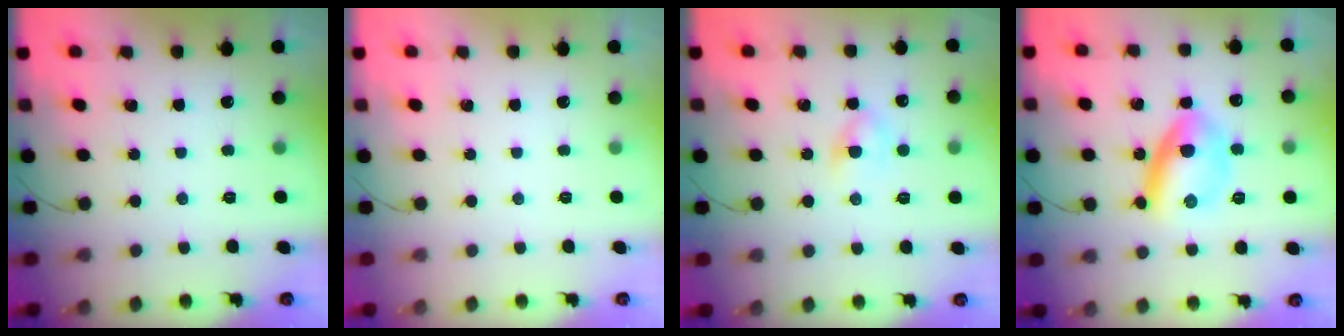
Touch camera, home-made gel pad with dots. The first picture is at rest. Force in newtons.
{"total": 0.0}
{"total": 4.9, "press": 4.6, "slide": 1.5}
{"total": 10.1, "press": 10.1, "slide": 0.5}